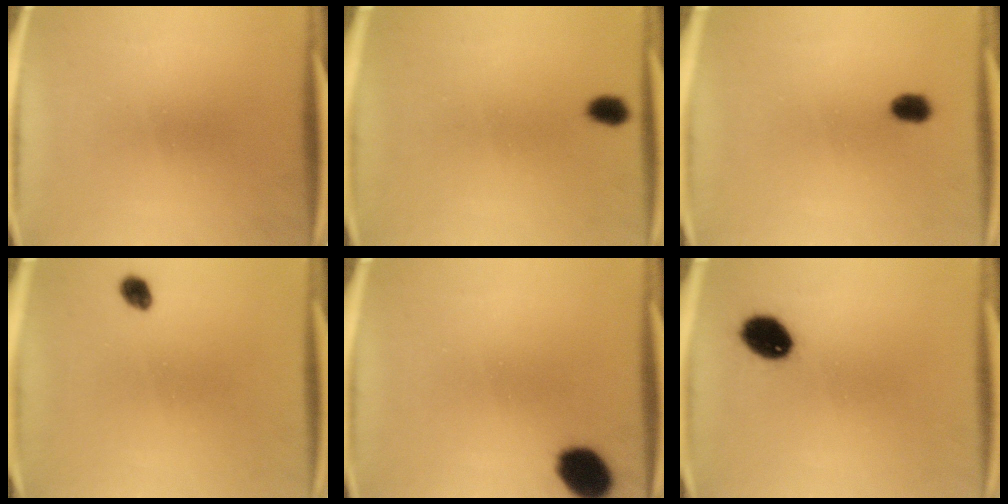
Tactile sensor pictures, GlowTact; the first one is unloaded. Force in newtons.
{"total": 2.4}
{"total": 2.6}
{"total": 2.0}
{"total": 8.8}
{"total": 8.1}